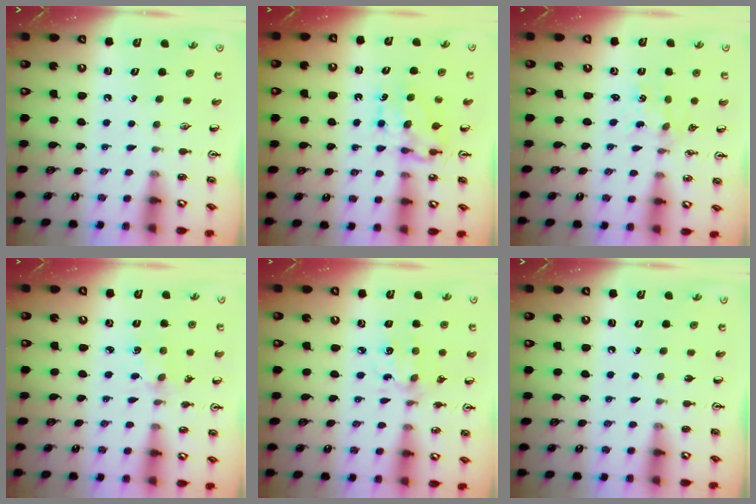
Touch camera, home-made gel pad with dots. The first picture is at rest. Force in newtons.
{"total": 7.1, "press": 7.0, "slide": 0.6}
{"total": 1.0, "press": 0.9, "slide": 0.2}
{"total": 1.7, "press": 1.7, "slide": 0.1}
{"total": 5.6, "press": 5.3, "slide": 1.7}
{"total": 0.0}